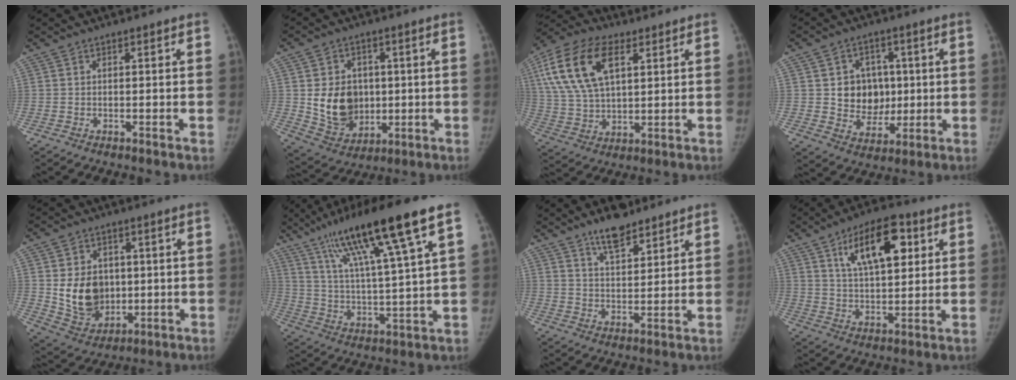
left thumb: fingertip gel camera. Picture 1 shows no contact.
{"total": 12.3, "force": [0.4, 10.0, 7.2], "torque": [-0.076, -0.010, 0.024]}
{"total": 17.6, "force": [6.6, 9.6, 13.2], "torque": [-0.253, 0.001, 0.123]}
{"total": 10.1, "force": [1.0, 8.8, 4.7], "torque": [-0.015, 0.001, 0.026]}
{"total": 11.8, "force": [0.6, 9.5, 7.0], "torque": [-0.073, -0.012, 0.030]}
{"total": 19.0, "force": [10.8, 1.4, 15.6], "torque": [-0.264, -0.026, 0.187]}
{"total": 7.9, "force": [5.9, 3.1, 4.2], "torque": [-0.043, -0.037, 0.099]}
{"total": 14.4, "force": [5.9, 6.6, 11.4], "torque": [-0.154, -0.013, 0.099]}